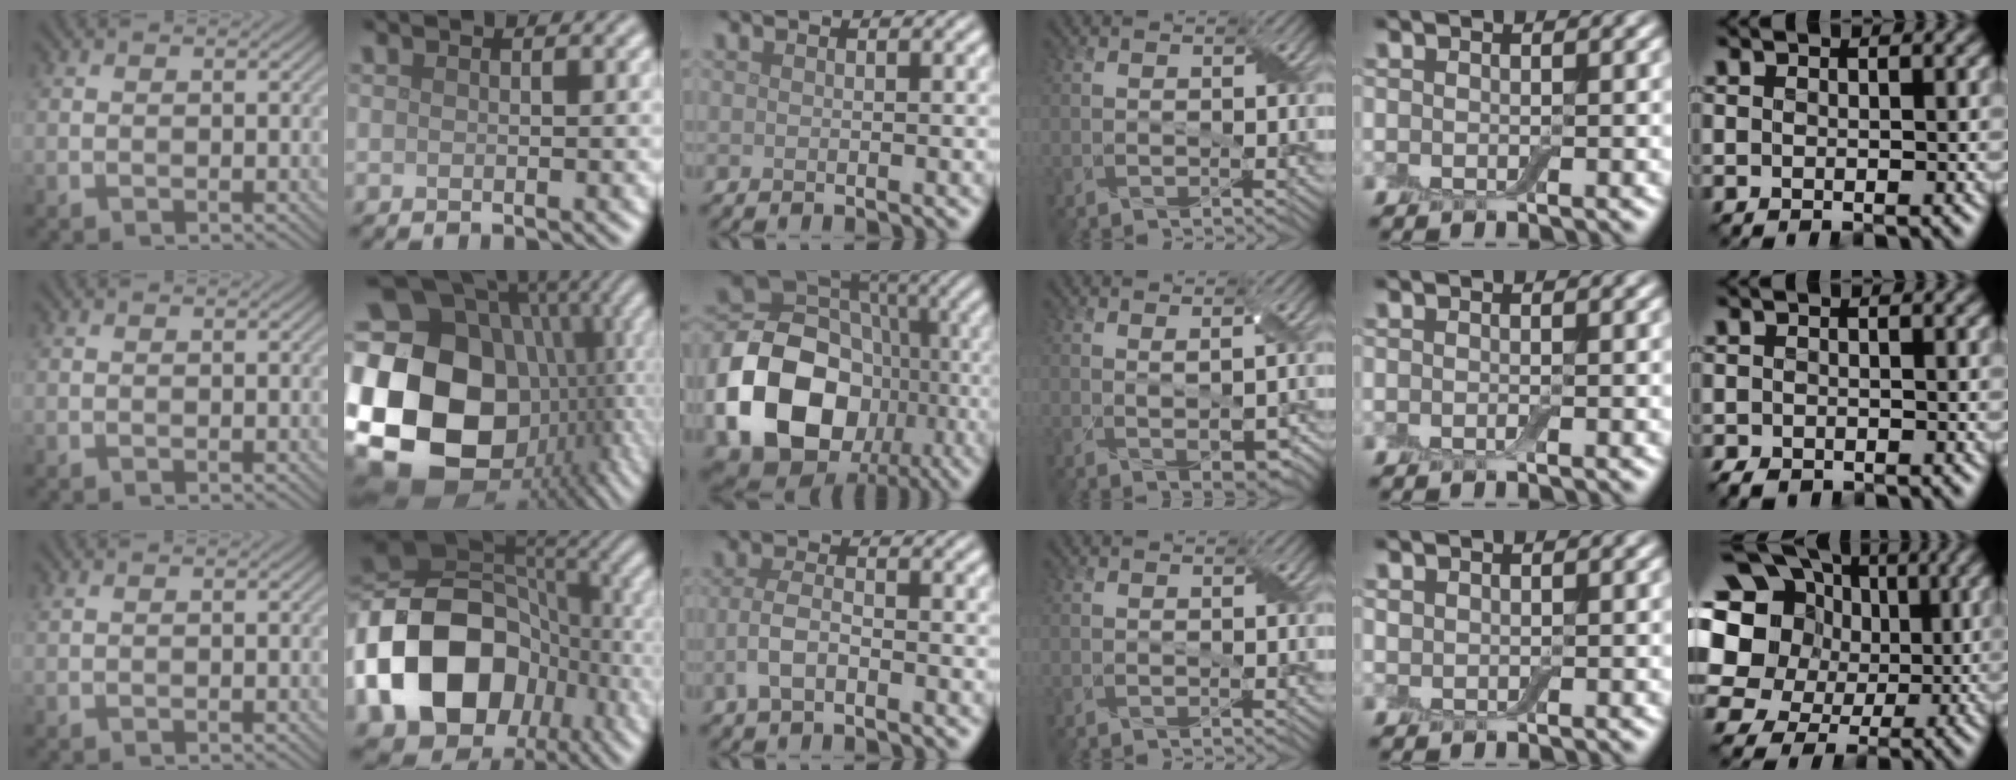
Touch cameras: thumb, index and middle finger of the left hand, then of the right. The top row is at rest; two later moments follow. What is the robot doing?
{"motion": "fold", "object": "aluminum foil"}